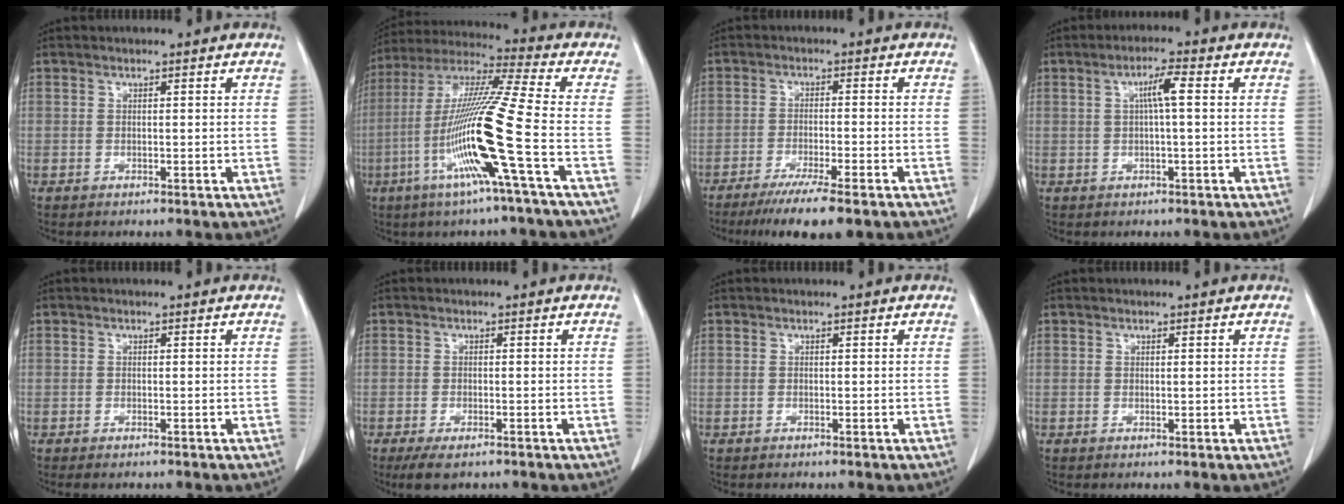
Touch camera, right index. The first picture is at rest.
{"total": 17.3, "force": [-5.3, -2.0, 16.3], "torque": [-0.325, -0.014, -0.113]}
{"total": 9.4, "force": [-7.0, 0.3, 6.3], "torque": [-0.090, -0.020, -0.106]}
{"total": 3.8, "force": [0.7, 0.4, 3.7], "torque": [-0.067, 0.010, 0.010]}
{"total": 0.8, "force": [-0.7, 0.2, 0.5], "torque": [-0.012, -0.003, -0.008]}
{"total": 4.1, "force": [-2.9, 1.3, 2.5], "torque": [-0.047, -0.009, -0.044]}
{"total": 0.0}
{"total": 0.0}